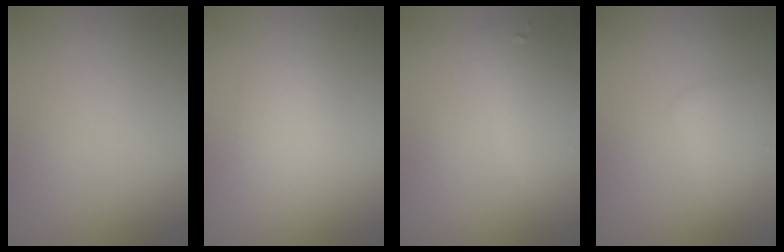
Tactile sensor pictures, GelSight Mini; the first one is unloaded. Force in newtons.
{"total": 1.7, "press": 1.7, "slide": 0.1}
{"total": 2.6, "press": 2.6, "slide": 0.2}
{"total": 2.5, "press": 2.5, "slide": 0.1}